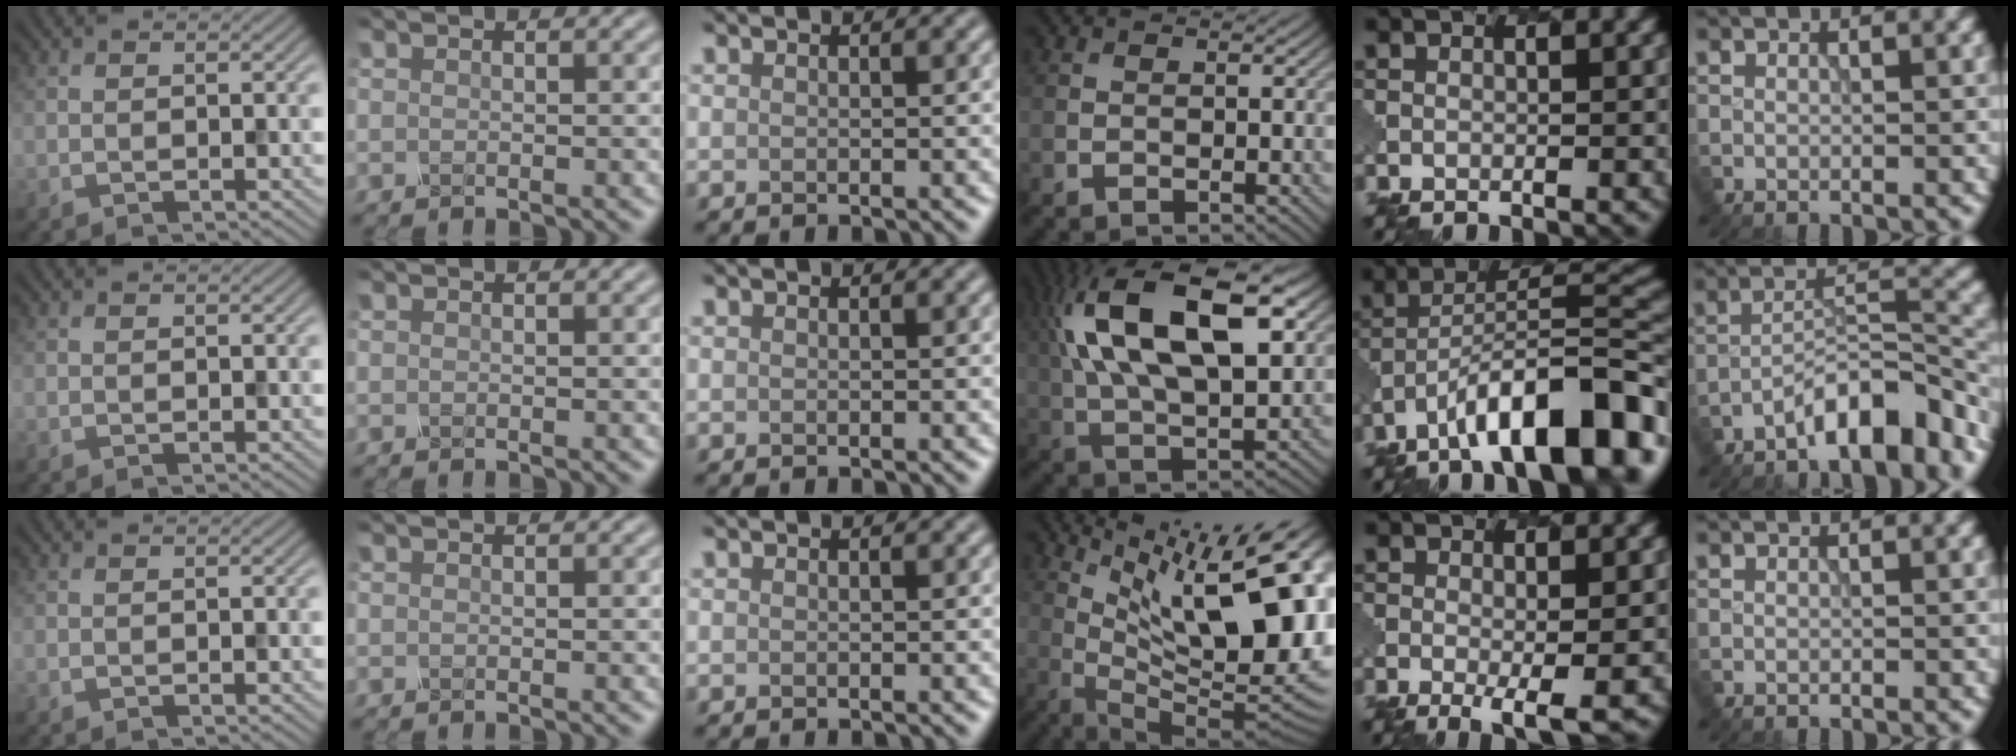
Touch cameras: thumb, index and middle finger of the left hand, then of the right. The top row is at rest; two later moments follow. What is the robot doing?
{"motion": "shake", "object": "salt shaker"}